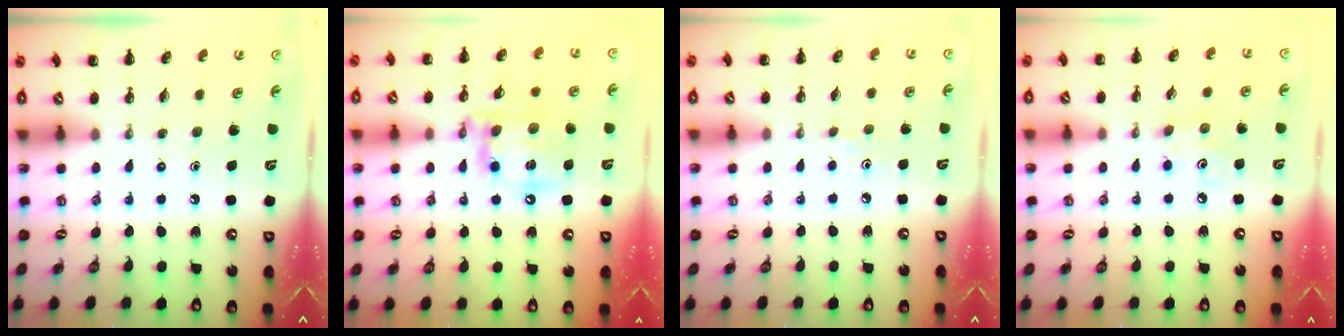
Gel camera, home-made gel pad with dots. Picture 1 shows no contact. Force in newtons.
{"total": 14.7, "press": 14.5, "slide": 2.3}
{"total": 2.7, "press": 2.5, "slide": 0.9}
{"total": 4.2, "press": 4.1, "slide": 0.9}